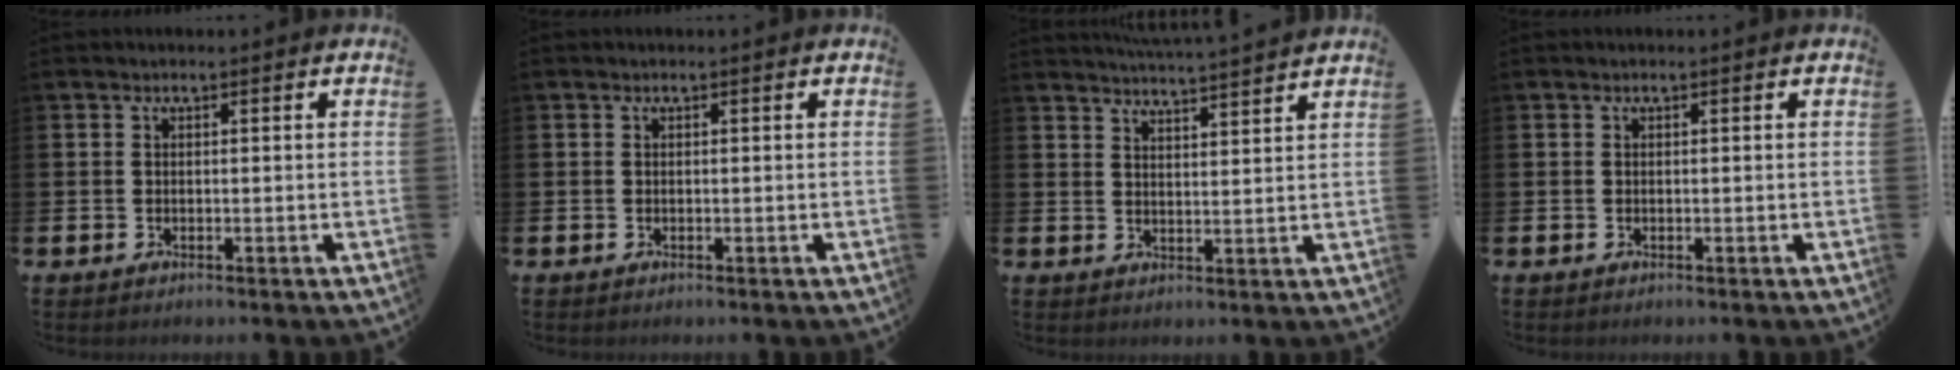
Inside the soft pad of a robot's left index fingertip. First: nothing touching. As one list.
[{"total": 0.0}, {"total": 4.4, "force": [4.4, -0.8, 0.2], "torque": [-0.020, -0.028, 0.078]}, {"total": 0.0}]